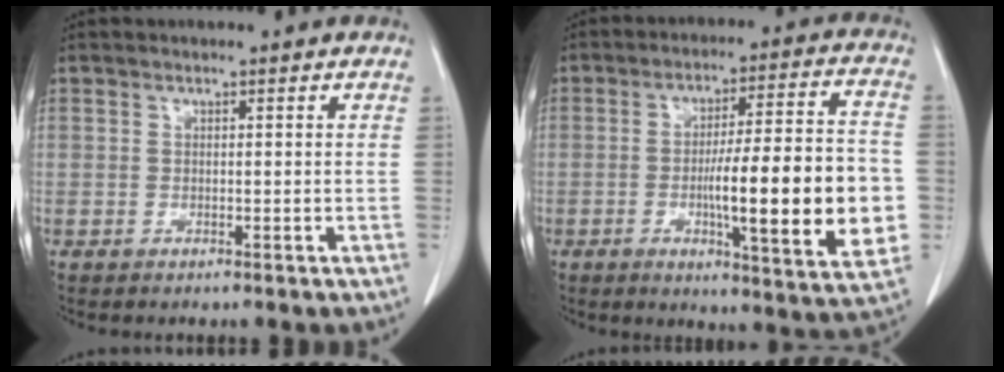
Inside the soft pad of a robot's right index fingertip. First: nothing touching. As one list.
[{"total": 18.4, "force": [-3.1, 2.1, 18.0], "torque": [-0.234, 0.007, -0.037]}]